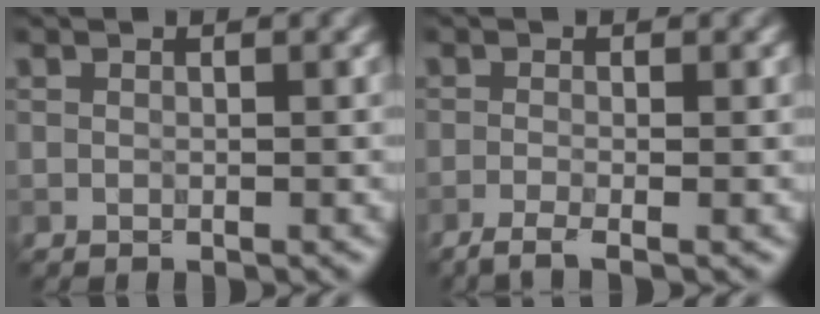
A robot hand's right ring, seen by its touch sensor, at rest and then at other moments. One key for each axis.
{"total": 2.5, "fx": -1.6, "fy": 0.6, "fz": 1.9, "tx": -0.035, "ty": -0.004, "tz": -0.040}